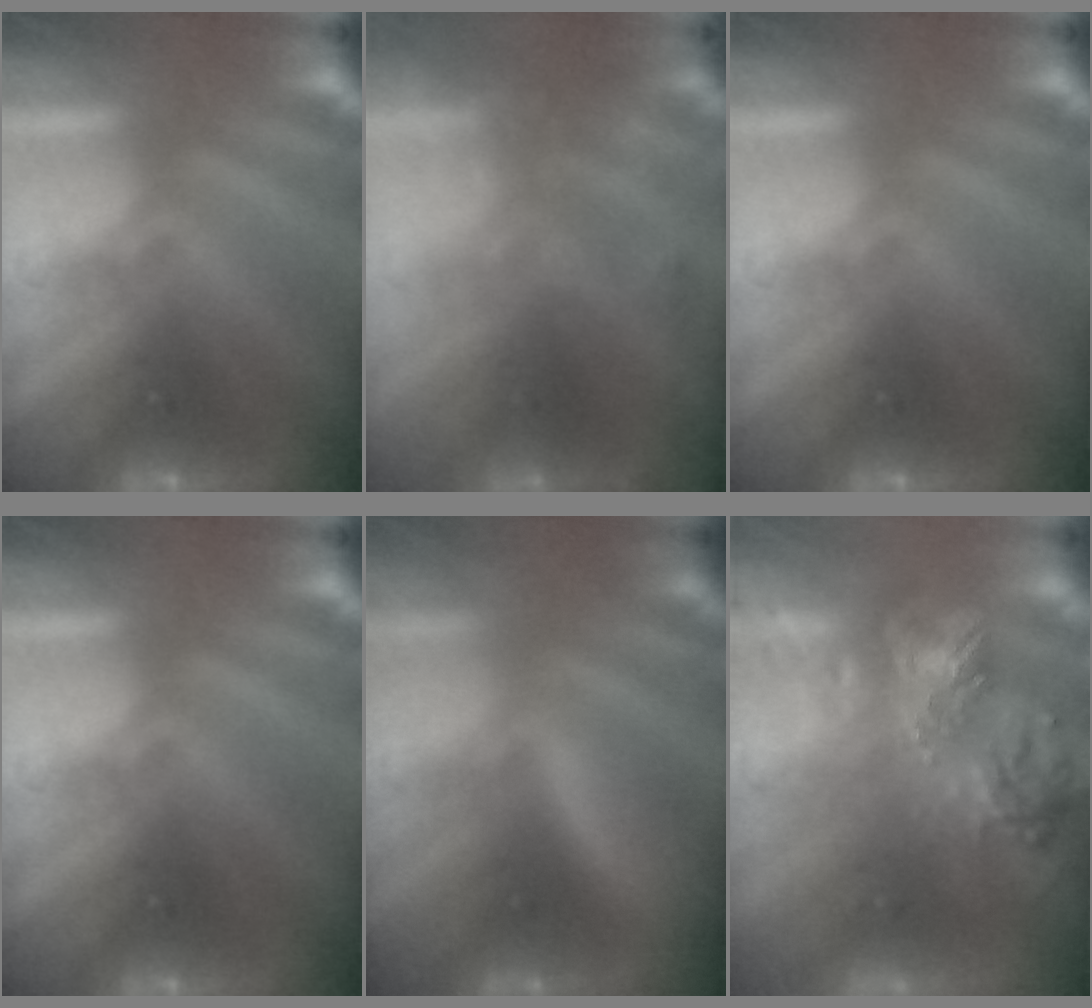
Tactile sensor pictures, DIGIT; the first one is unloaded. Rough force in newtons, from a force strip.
{"total": 2.0}
{"total": 0.0}
{"total": 0.0}
{"total": 1.7}
{"total": 9.0}